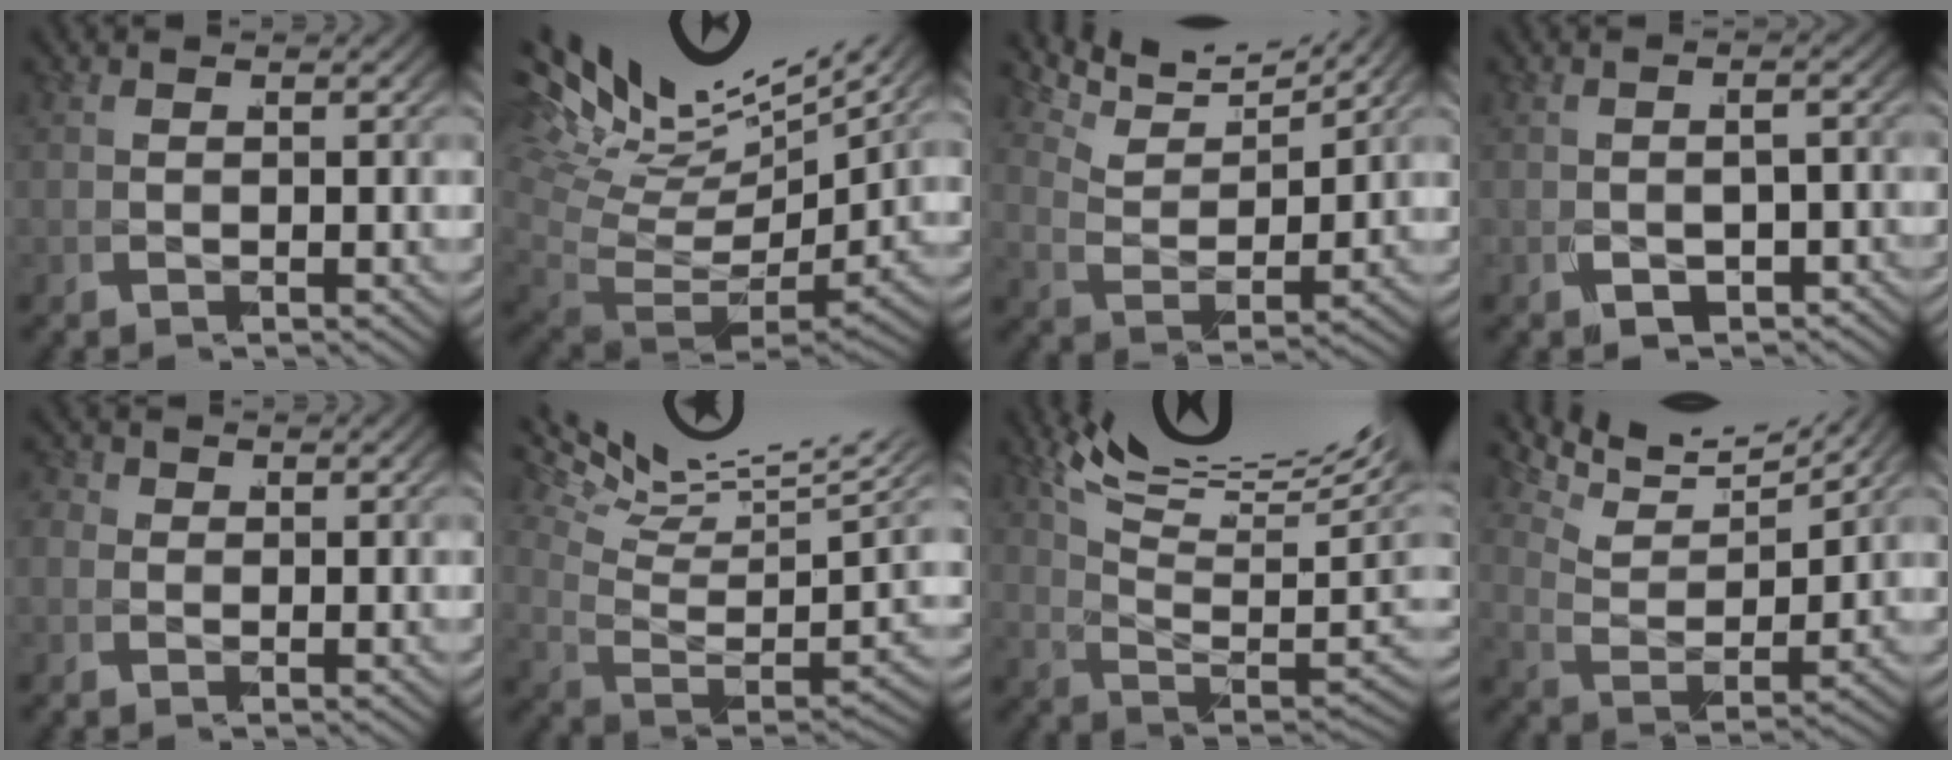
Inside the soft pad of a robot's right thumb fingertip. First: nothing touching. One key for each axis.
{"total": 11.0, "fx": 1.9, "fy": 6.9, "fz": 8.4, "tx": -0.161, "ty": -0.017, "tz": 0.032}
{"total": 4.6, "fx": 3.2, "fy": 2.2, "fz": 2.6, "tx": -0.065, "ty": 0.004, "tz": 0.044}
{"total": 2.4, "fx": -1.6, "fy": 1.0, "fz": 1.5, "tx": -0.029, "ty": 0.000, "tz": -0.020}
{"total": 2.1, "fx": -0.4, "fy": 2.0, "fz": 0.3, "tx": -0.014, "ty": -0.007, "tz": -0.011}
{"total": 10.8, "fx": 4.0, "fy": 5.9, "fz": 8.1, "tx": -0.125, "ty": 0.013, "tz": 0.051}
{"total": 11.3, "fx": 3.2, "fy": 6.0, "fz": 9.0, "tx": -0.138, "ty": -0.001, "tz": 0.049}
{"total": 5.7, "fx": 3.4, "fy": 3.0, "fz": 3.6, "tx": -0.078, "ty": 0.006, "tz": 0.043}